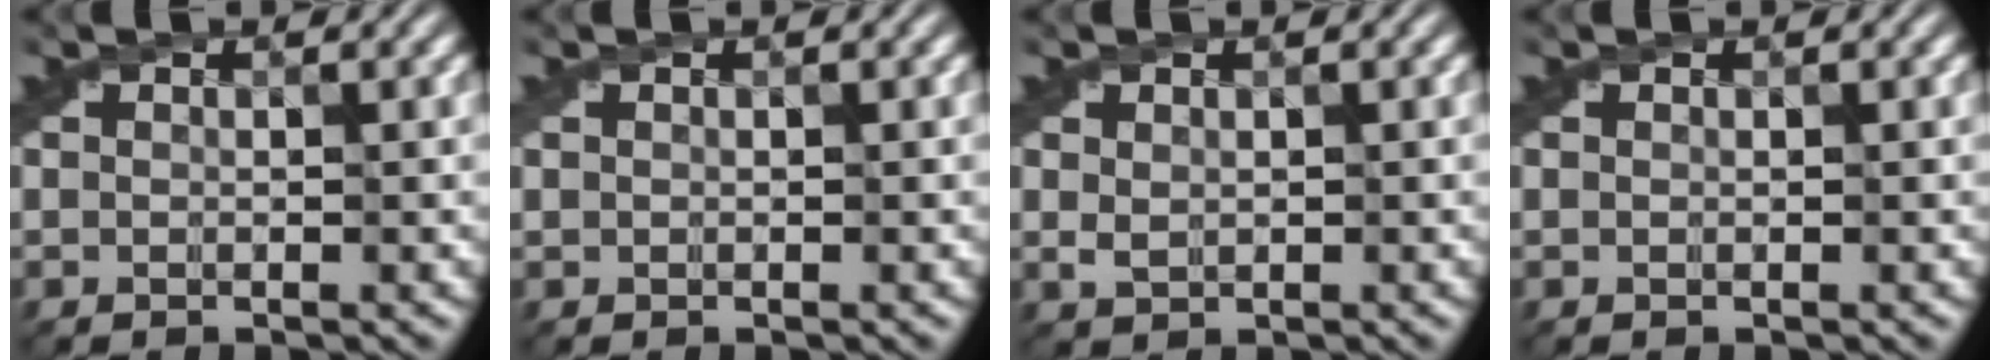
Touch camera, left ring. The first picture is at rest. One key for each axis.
{"total": 0.0}
{"total": 1.1, "fx": 0.3, "fy": 0.9, "fz": 0.6, "tx": -0.016, "ty": -0.001, "tz": 0.011}
{"total": 0.0}